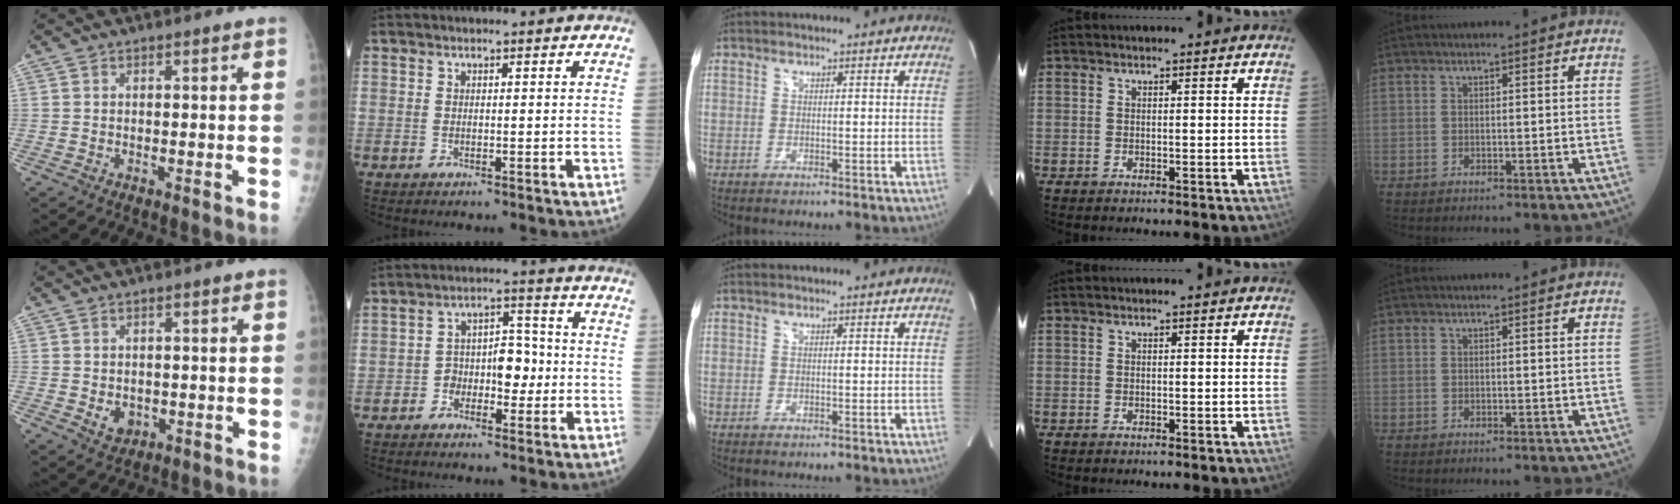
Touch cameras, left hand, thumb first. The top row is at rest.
{"thumb": {"total": 3.5, "force": [-0.5, 2.9, 1.9], "torque": [-0.016, -0.001, 0.003]}, "index": {"total": 6.0, "force": [-1.6, 3.5, 4.7], "torque": [-0.070, 0.018, -0.031]}}